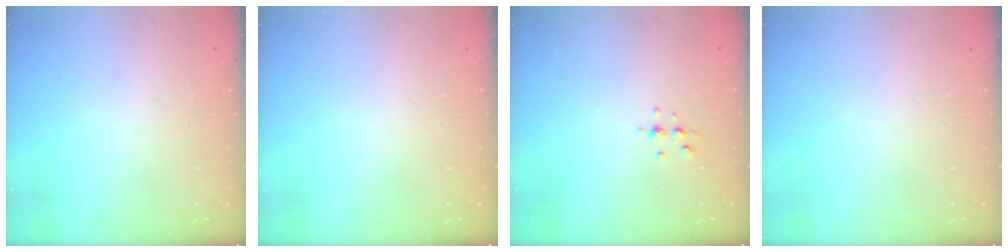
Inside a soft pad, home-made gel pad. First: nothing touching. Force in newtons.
{"total": 0.0}
{"total": 4.4, "press": 4.3, "slide": 0.6}
{"total": 0.0}